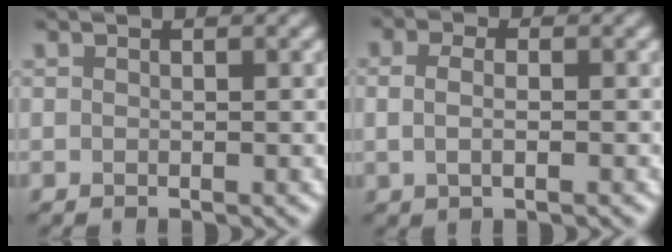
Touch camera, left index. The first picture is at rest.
{"total": 3.2, "force": [0.6, 1.9, 2.6], "torque": [-0.024, 0.008, -0.012]}